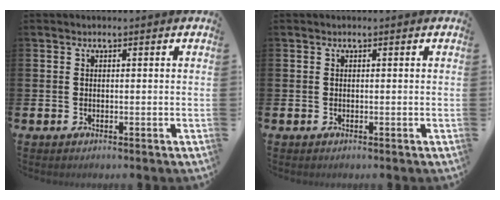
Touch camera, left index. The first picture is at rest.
{"total": 0.0}